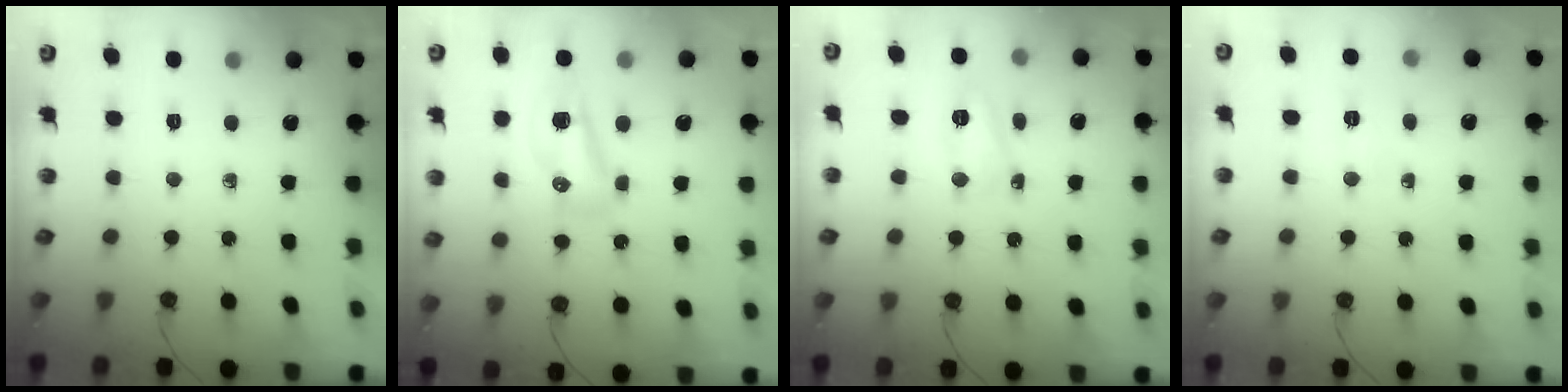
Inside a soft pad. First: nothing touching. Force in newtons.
{"total": 8.4, "press": 8.3, "slide": 1.2}
{"total": 9.2, "press": 6.1, "slide": 6.8}
{"total": 4.9, "press": 3.1, "slide": 3.8}